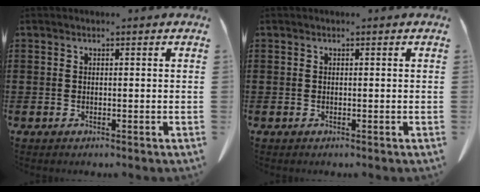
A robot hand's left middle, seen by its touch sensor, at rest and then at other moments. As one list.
[{"total": 0.0}]